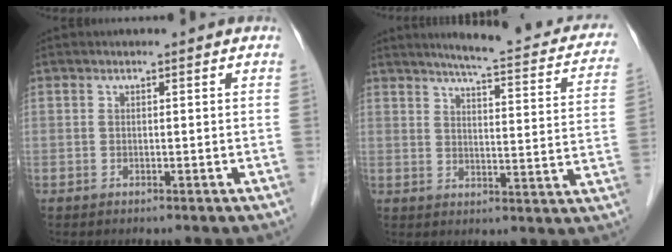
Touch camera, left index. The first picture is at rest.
{"total": 18.3, "force": [15.5, 2.6, 9.4], "torque": [-0.110, -0.014, 0.173]}